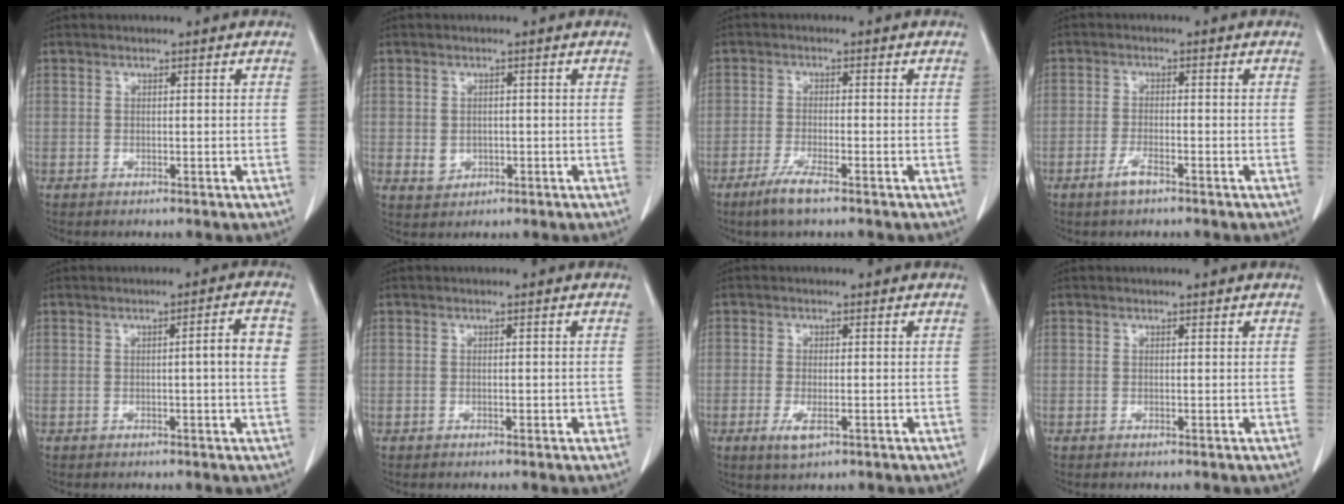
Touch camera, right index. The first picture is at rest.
{"total": 2.4, "force": [-0.1, 2.2, 1.0], "torque": [-0.021, -0.003, 0.009]}
{"total": 4.3, "force": [-2.9, 0.2, 3.2], "torque": [-0.069, -0.010, -0.057]}
{"total": 2.8, "force": [-1.9, 0.5, 2.0], "torque": [-0.044, -0.001, -0.037]}
{"total": 4.3, "force": [0.2, 0.0, 4.3], "torque": [-0.057, 0.004, 0.000]}
{"total": 1.0, "force": [-0.2, 0.4, 0.9], "torque": [-0.014, 0.001, 0.000]}
{"total": 2.7, "force": [-1.1, 0.7, 2.4], "torque": [-0.049, -0.008, -0.014]}
{"total": 0.0}